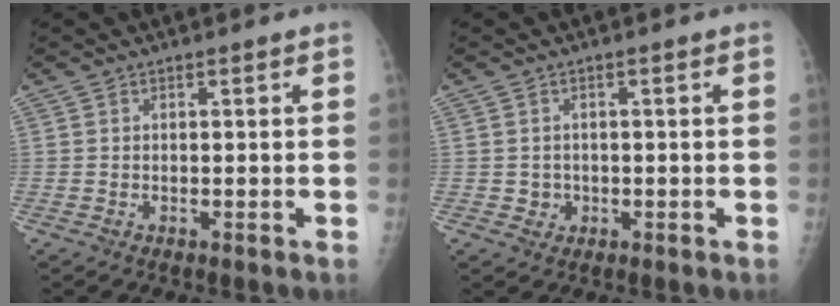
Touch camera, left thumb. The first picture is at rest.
{"total": 1.9, "force": [-0.3, 1.9, 0.3], "torque": [0.002, 0.006, -0.002]}